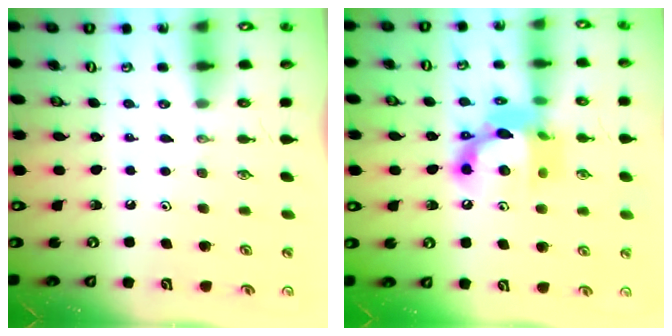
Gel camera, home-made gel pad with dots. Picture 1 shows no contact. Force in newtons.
{"total": 14.3, "press": 14.3, "slide": 1.1}